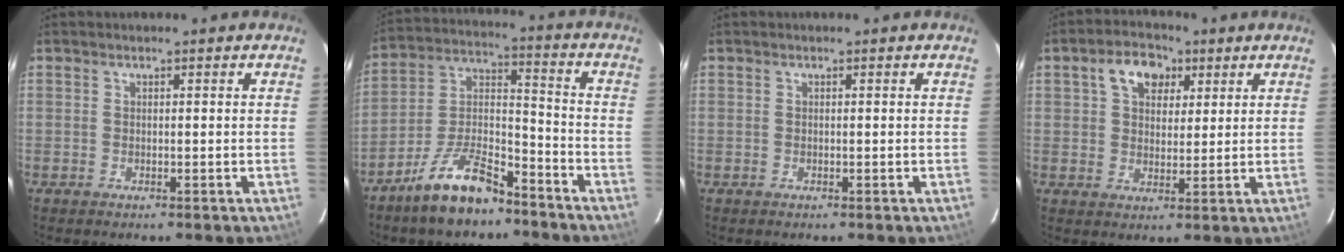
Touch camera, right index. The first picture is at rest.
{"total": 13.3, "force": [-9.8, 4.6, 7.8], "torque": [-0.159, 0.024, -0.176]}
{"total": 0.0}
{"total": 7.4, "force": [3.3, 5.1, 4.3], "torque": [-0.072, 0.023, 0.056]}